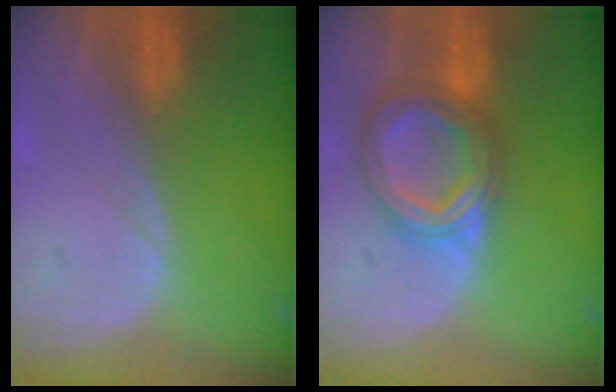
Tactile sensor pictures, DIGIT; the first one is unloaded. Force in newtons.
{"total": 7.8, "press": 7.8, "slide": 0.5}